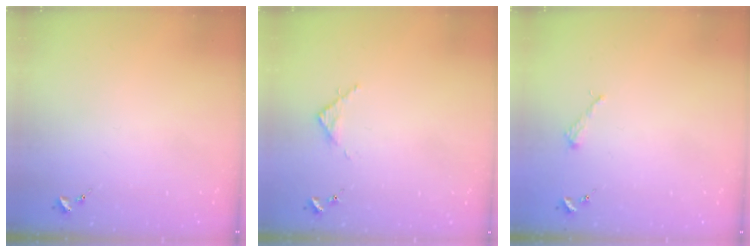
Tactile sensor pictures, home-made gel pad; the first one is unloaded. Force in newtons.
{"total": 2.8, "press": 2.8, "slide": 0.4}
{"total": 2.2, "press": 2.2, "slide": 0.3}